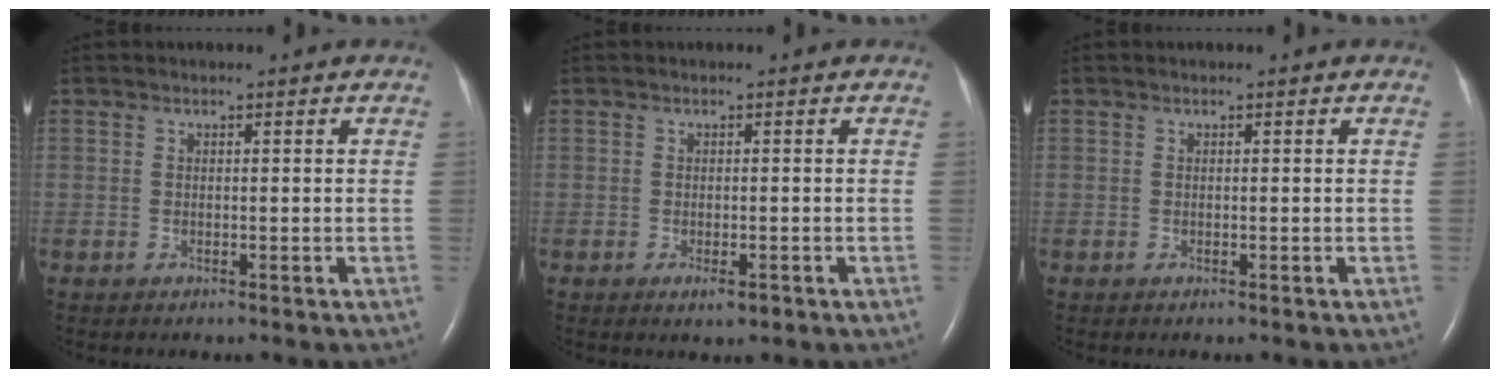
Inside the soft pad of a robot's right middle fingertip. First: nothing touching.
{"total": 1.7, "force": [-0.9, 0.6, 1.3], "torque": [-0.021, -0.002, -0.010]}
{"total": 0.0}